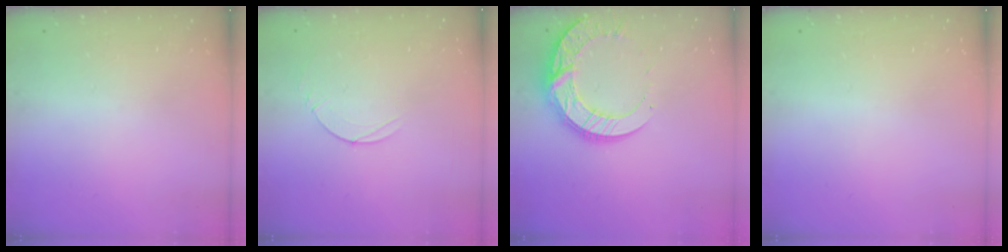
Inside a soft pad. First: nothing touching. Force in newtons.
{"total": 4.9, "press": 4.9, "slide": 0.4}
{"total": 17.2, "press": 17.1, "slide": 1.6}
{"total": 0.0}